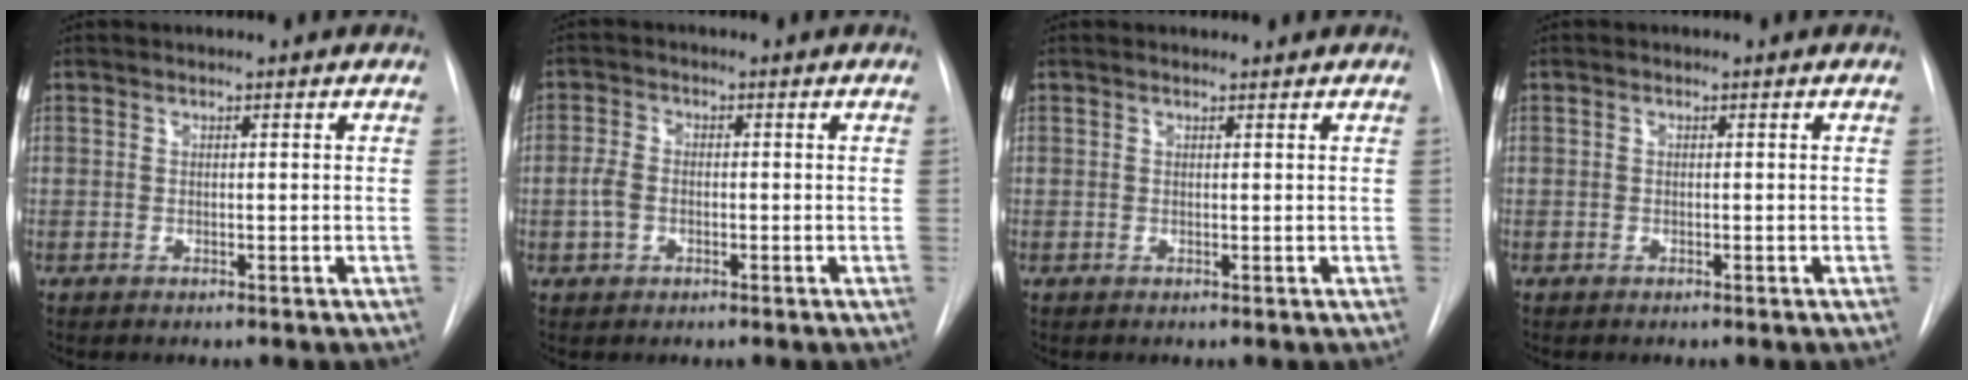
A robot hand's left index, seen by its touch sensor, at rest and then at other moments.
{"total": 3.2, "force": [-0.8, 2.4, 2.0], "torque": [-0.053, 0.008, -0.017]}
{"total": 0.8, "force": [0.7, 0.2, 0.0], "torque": [-0.008, 0.005, 0.010]}
{"total": 0.0}